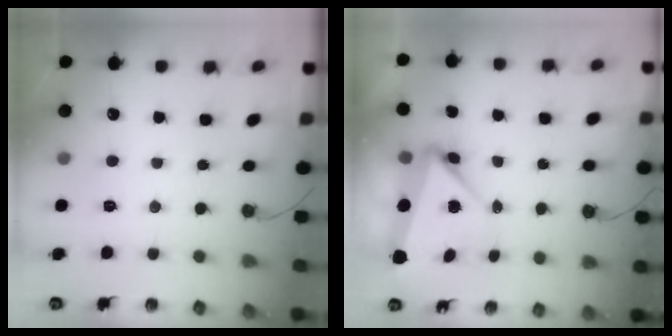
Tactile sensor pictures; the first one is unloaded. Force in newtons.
{"total": 5.6, "press": 5.6, "slide": 0.2}